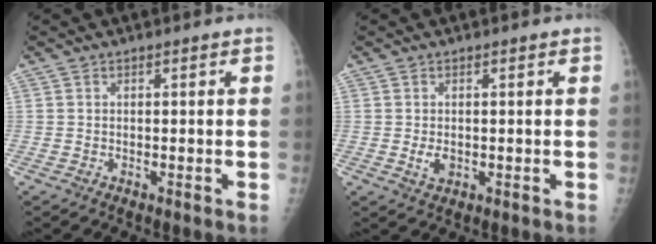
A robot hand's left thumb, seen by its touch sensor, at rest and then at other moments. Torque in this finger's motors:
{"motor_torque": [0.28, 0.50, 0.31, -0.18, 0.01]}